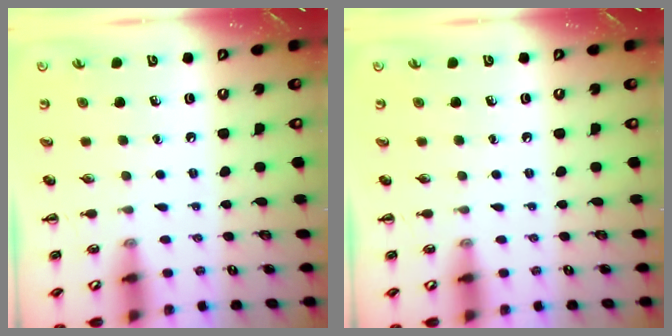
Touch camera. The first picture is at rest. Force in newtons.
{"total": 0.0}